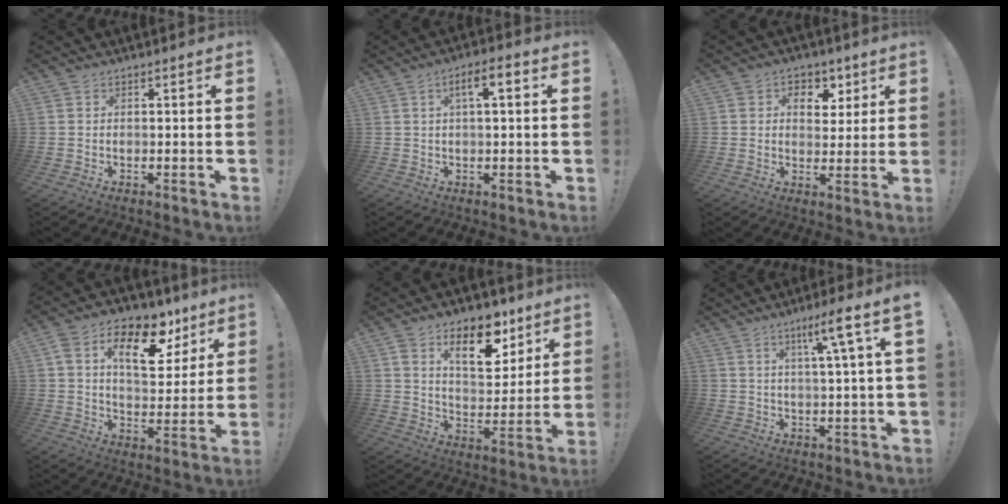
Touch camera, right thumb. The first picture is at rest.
{"total": 5.7, "force": [1.3, 1.4, 5.4], "torque": [-0.087, 0.003, 0.014]}
{"total": 6.7, "force": [2.7, 5.7, 2.3], "torque": [-0.021, -0.017, 0.050]}
{"total": 16.7, "force": [8.0, 8.9, 11.6], "torque": [-0.180, -0.026, 0.138]}
{"total": 14.7, "force": [8.6, 7.5, 9.3], "torque": [-0.135, -0.037, 0.148]}
{"total": 8.7, "force": [3.2, -0.9, 8.0], "torque": [-0.131, -0.009, 0.039]}